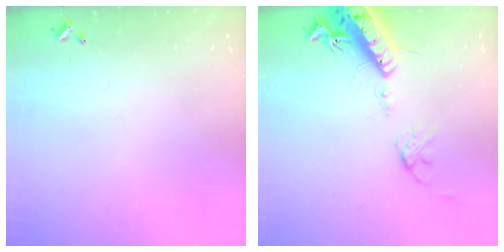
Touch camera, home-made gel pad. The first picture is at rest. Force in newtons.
{"total": 16.2, "press": 15.7, "slide": 3.7}